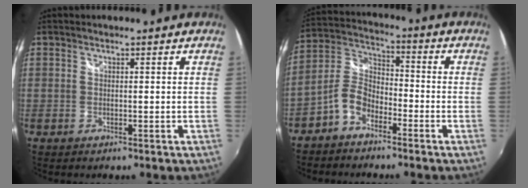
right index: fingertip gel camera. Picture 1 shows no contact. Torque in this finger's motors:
{"motor_torque": [0.61, -0.70, 0.33, 0.09]}